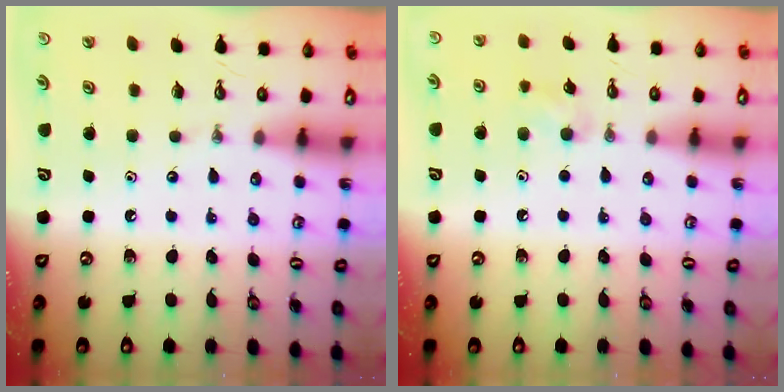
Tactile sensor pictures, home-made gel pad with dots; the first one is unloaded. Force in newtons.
{"total": 7.9, "press": 7.3, "slide": 3.2}